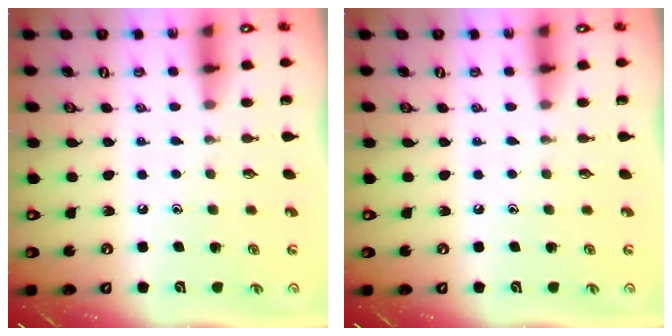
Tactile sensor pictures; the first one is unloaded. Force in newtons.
{"total": 0.0}